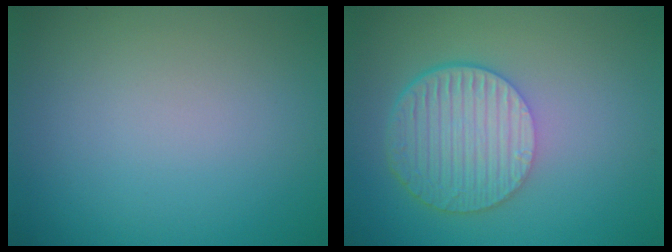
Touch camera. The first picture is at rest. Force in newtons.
{"total": 6.8, "press": 4.9, "slide": 4.8}